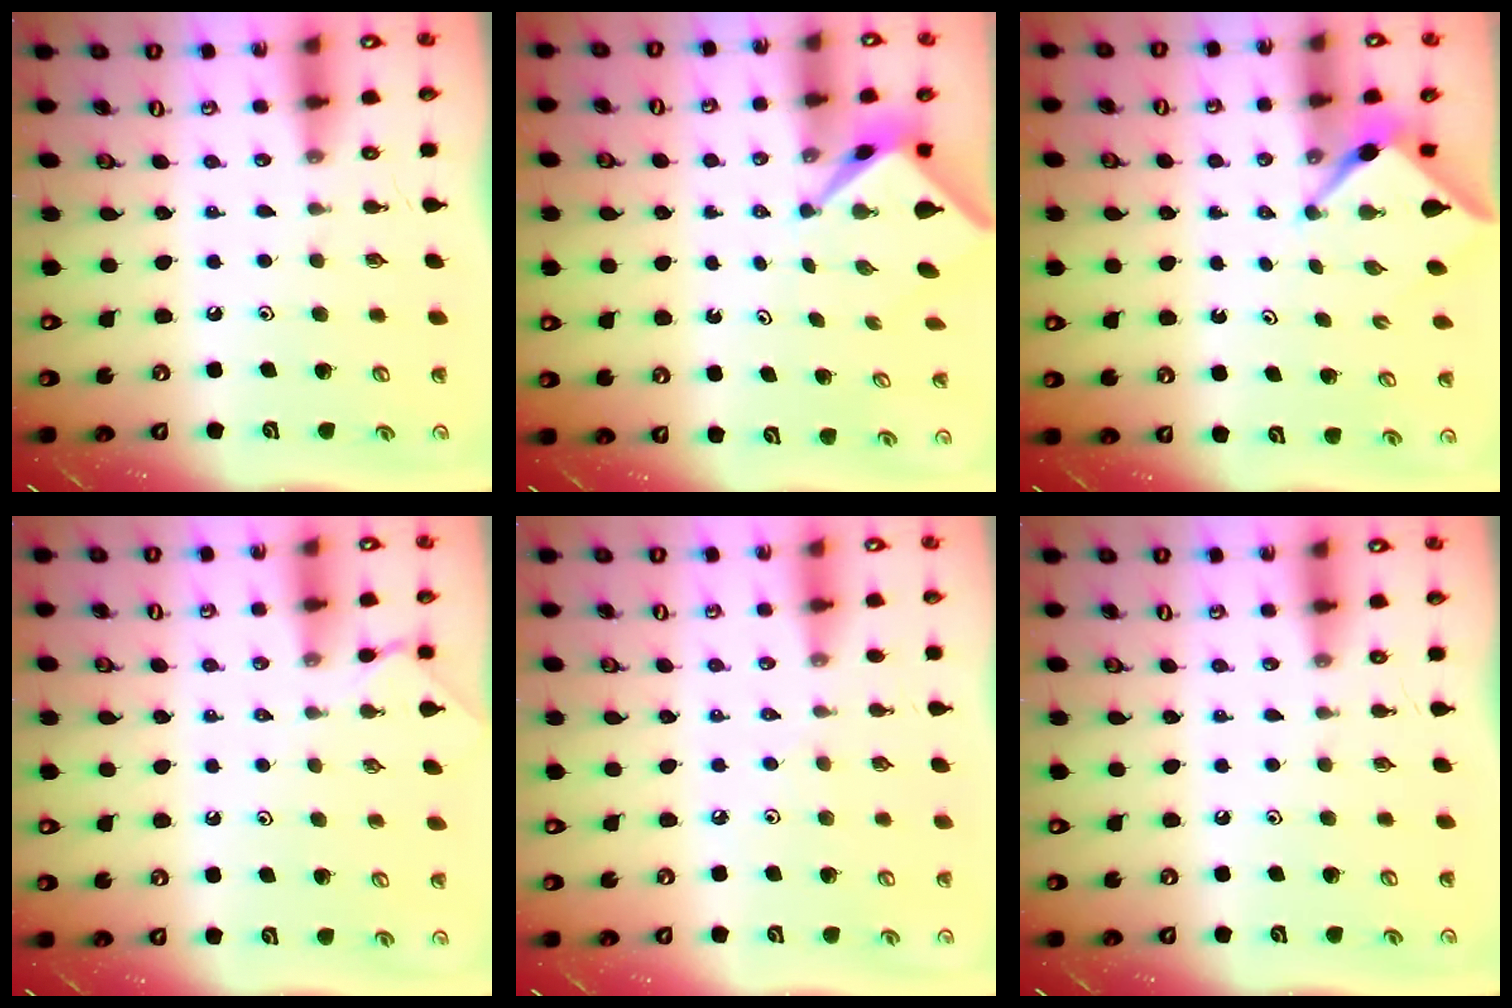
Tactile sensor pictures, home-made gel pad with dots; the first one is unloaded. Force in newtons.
{"total": 2.9, "press": 2.9, "slide": 0.1}
{"total": 3.1, "press": 3.1, "slide": 0.3}
{"total": 1.9, "press": 1.9, "slide": 0.4}
{"total": 4.0, "press": 4.0, "slide": 0.6}
{"total": 0.0}